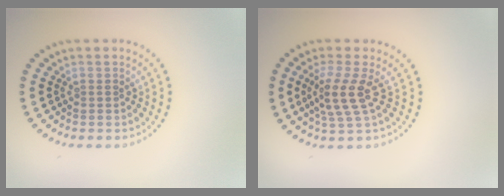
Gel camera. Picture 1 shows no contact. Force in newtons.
{"total": 3.2, "press": 2.7, "slide": 1.7}